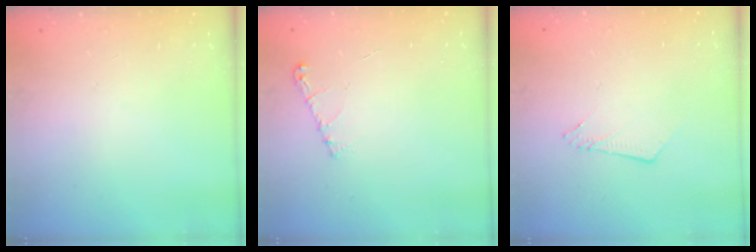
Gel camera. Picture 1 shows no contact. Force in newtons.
{"total": 5.9, "press": 5.9, "slide": 0.7}
{"total": 4.2, "press": 4.2, "slide": 0.2}